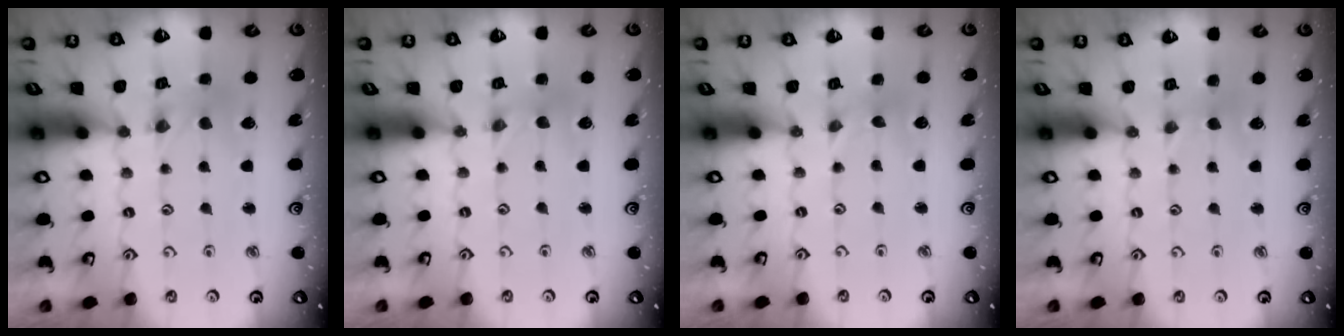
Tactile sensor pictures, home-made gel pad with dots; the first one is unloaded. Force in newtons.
{"total": 1.2, "press": 1.2, "slide": 0.2}
{"total": 0.0}
{"total": 1.2, "press": 1.1, "slide": 0.3}